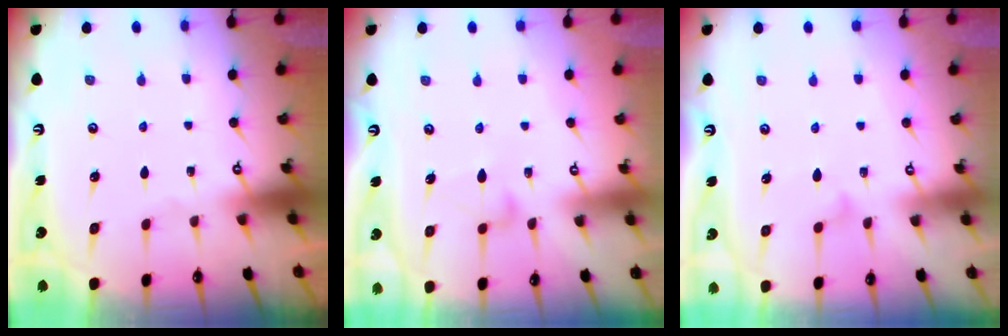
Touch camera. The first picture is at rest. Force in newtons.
{"total": 6.6, "press": 6.6, "slide": 0.3}
{"total": 7.5, "press": 7.5, "slide": 0.3}